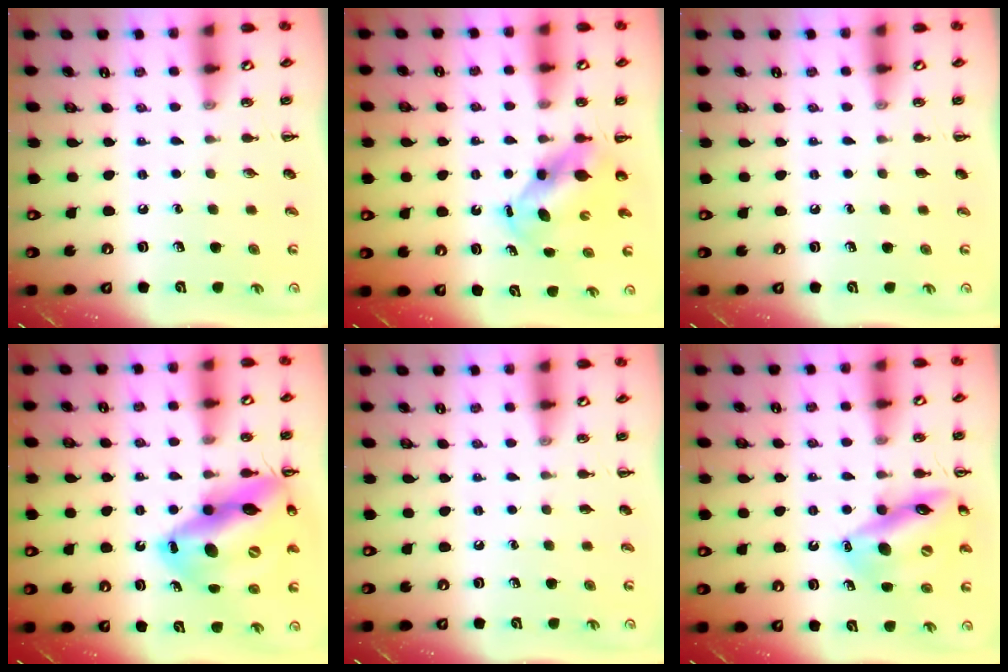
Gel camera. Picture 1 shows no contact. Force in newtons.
{"total": 5.5, "press": 5.4, "slide": 1.0}
{"total": 0.0}
{"total": 22.3, "press": 21.7, "slide": 5.0}
{"total": 0.0}
{"total": 16.1, "press": 15.9, "slide": 2.8}